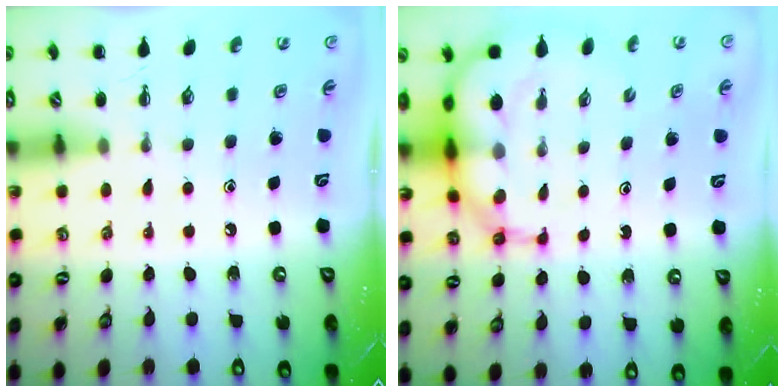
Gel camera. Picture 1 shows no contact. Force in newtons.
{"total": 10.7, "press": 10.3, "slide": 3.1}